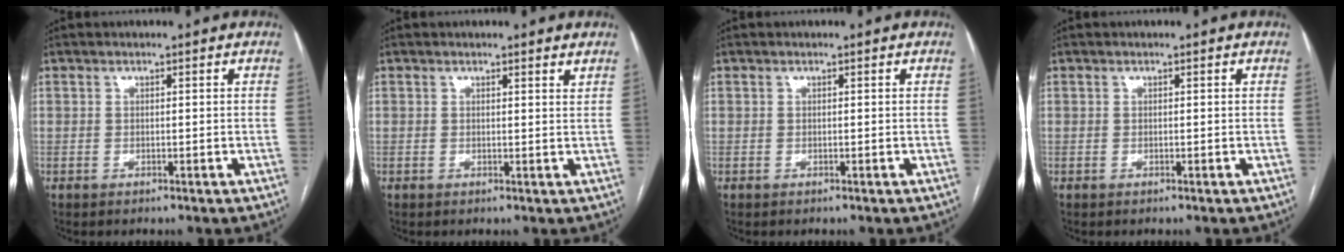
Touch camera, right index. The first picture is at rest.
{"total": 1.7, "force": [1.6, 0.2, 0.5], "torque": [-0.010, -0.006, 0.012]}
{"total": 0.0}
{"total": 0.0}